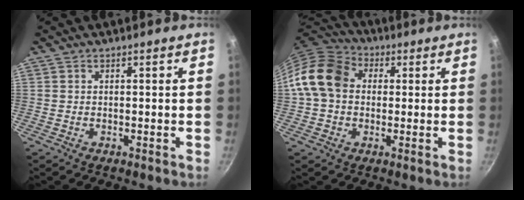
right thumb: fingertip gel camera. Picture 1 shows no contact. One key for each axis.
{"total": 11.7, "fx": 1.0, "fy": 9.3, "fz": 7.0, "tx": -0.101, "ty": 0.026, "tz": 0.000}